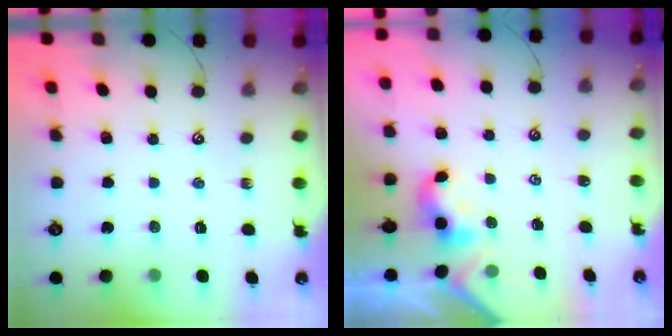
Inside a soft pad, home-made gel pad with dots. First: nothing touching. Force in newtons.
{"total": 2.2, "press": 2.2, "slide": 0.2}